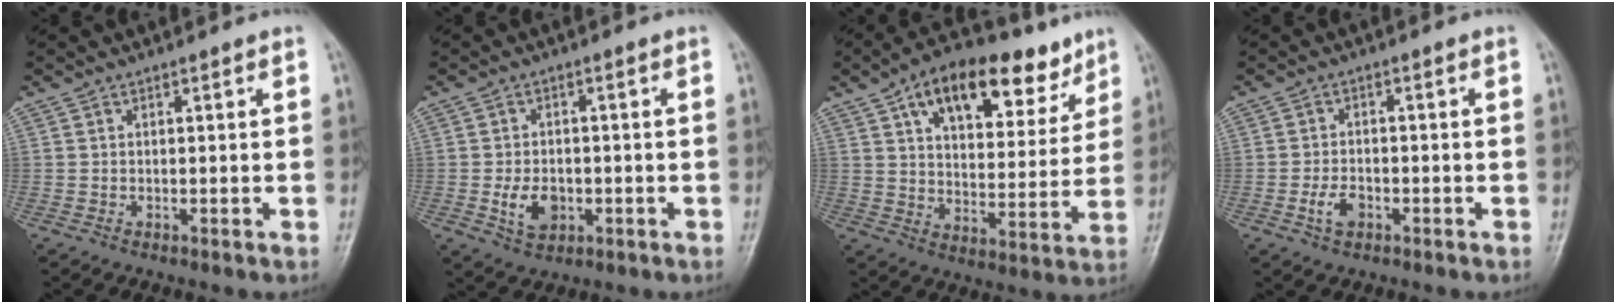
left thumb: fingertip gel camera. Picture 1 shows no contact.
{"total": 5.5, "force": [-1.3, 3.9, 3.7], "torque": [-0.054, 0.000, -0.017]}
{"total": 19.8, "force": [11.4, 10.0, 12.8], "torque": [-0.149, -0.024, 0.176]}
{"total": 3.6, "force": [-1.5, 2.2, 2.3], "torque": [-0.044, 0.010, -0.028]}